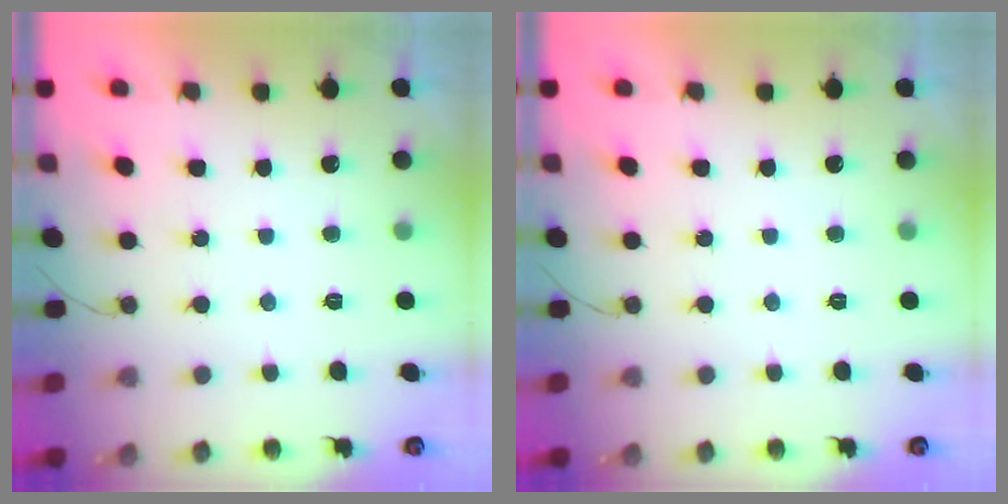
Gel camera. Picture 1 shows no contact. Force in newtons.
{"total": 0.0}